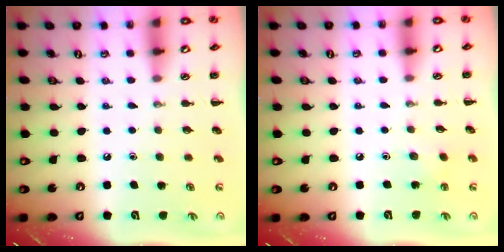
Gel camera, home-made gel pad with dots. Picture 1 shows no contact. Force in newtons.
{"total": 2.6, "press": 2.5, "slide": 0.9}